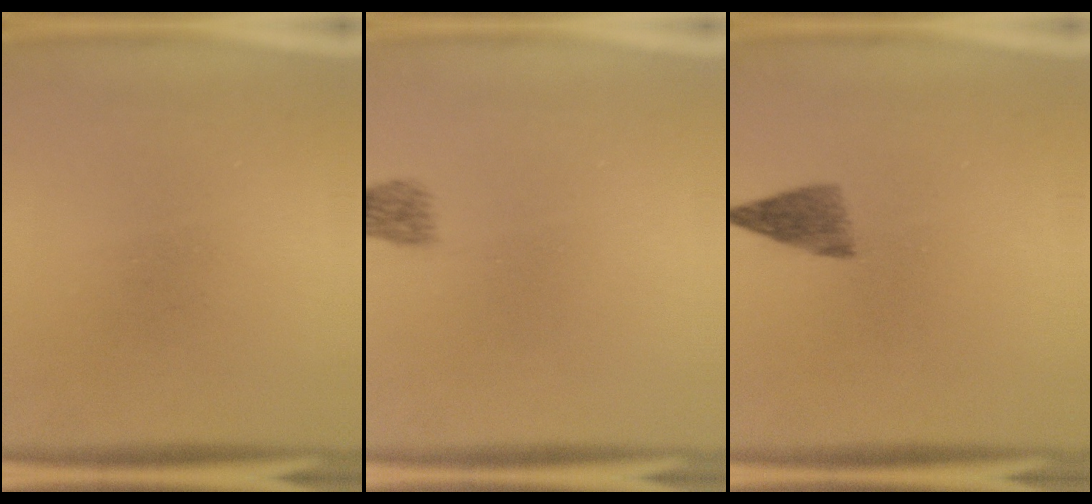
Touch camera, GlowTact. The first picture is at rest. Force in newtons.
{"total": 2.1}
{"total": 3.3}